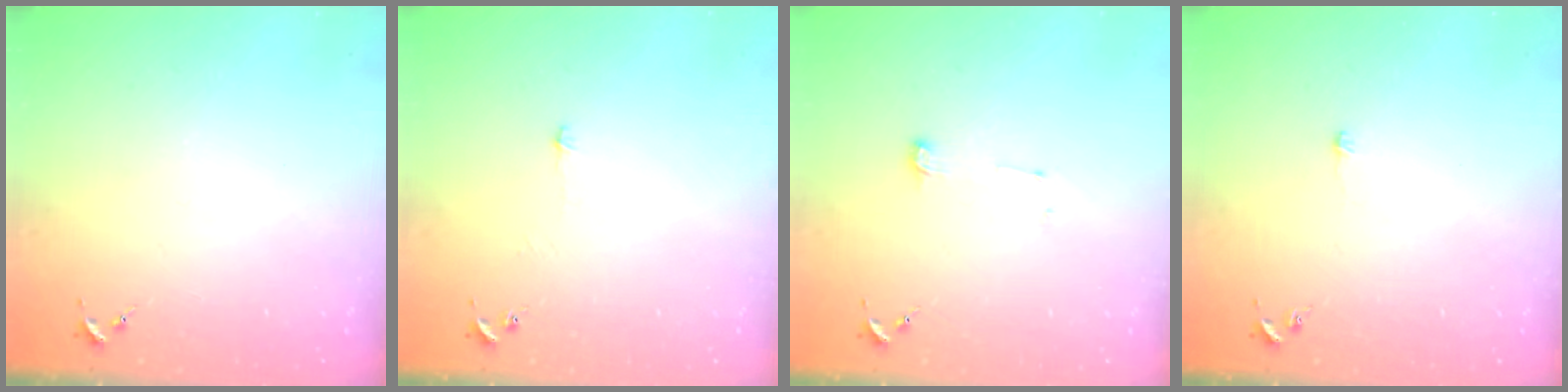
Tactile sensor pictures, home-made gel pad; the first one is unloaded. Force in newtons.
{"total": 2.7, "press": 2.6, "slide": 0.3}
{"total": 4.0, "press": 4.0, "slide": 0.5}
{"total": 3.2, "press": 3.1, "slide": 0.3}